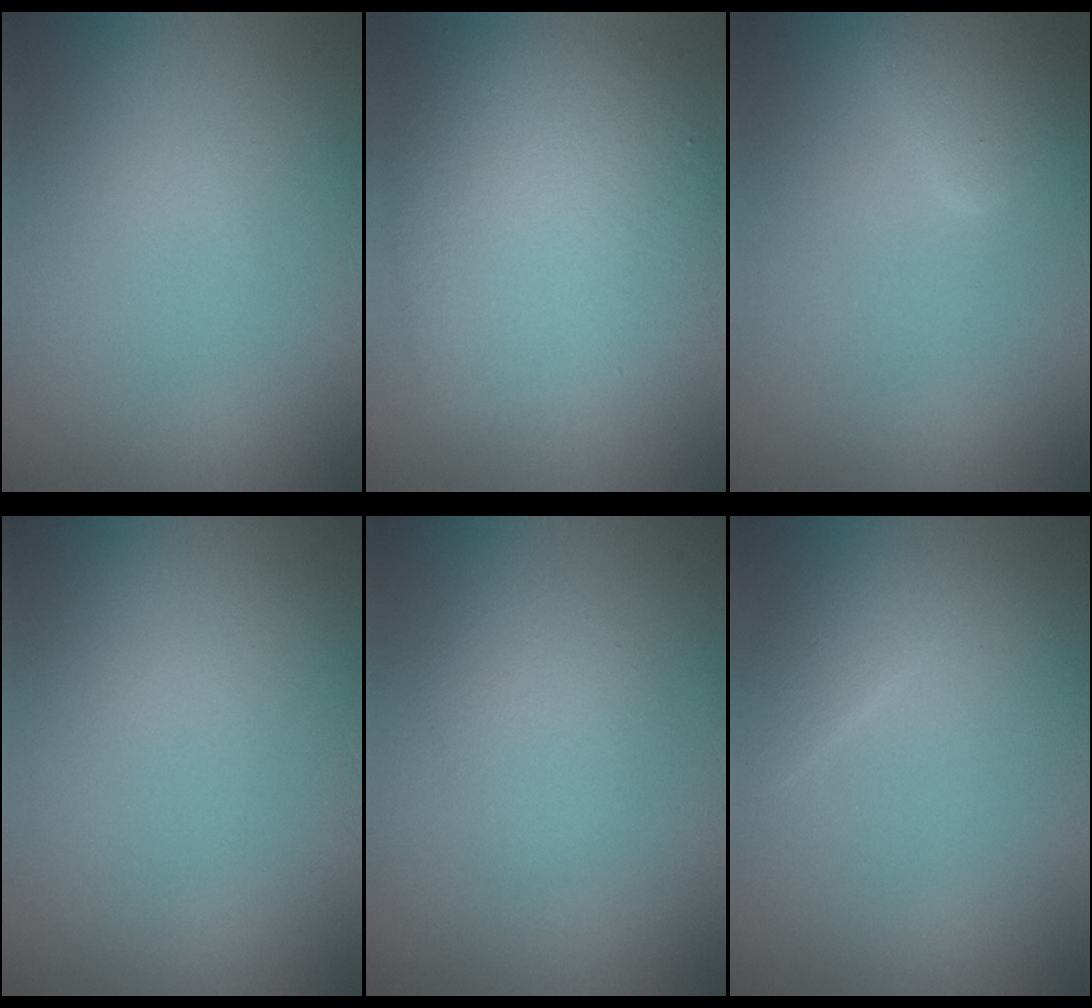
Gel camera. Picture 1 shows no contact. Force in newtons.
{"total": 8.2, "press": 8.2, "slide": 0.3}
{"total": 2.6, "press": 2.6, "slide": 0.1}
{"total": 0.0}
{"total": 2.3, "press": 2.3, "slide": 0.1}
{"total": 1.4, "press": 1.4, "slide": 0.1}